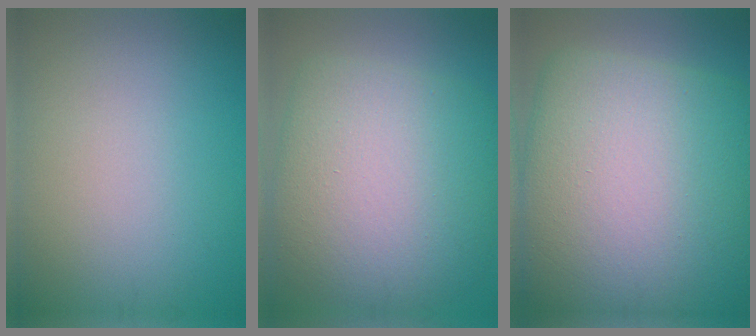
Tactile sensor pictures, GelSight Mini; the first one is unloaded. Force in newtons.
{"total": 11.6, "press": 11.6, "slide": 0.3}
{"total": 21.4, "press": 21.4, "slide": 0.5}